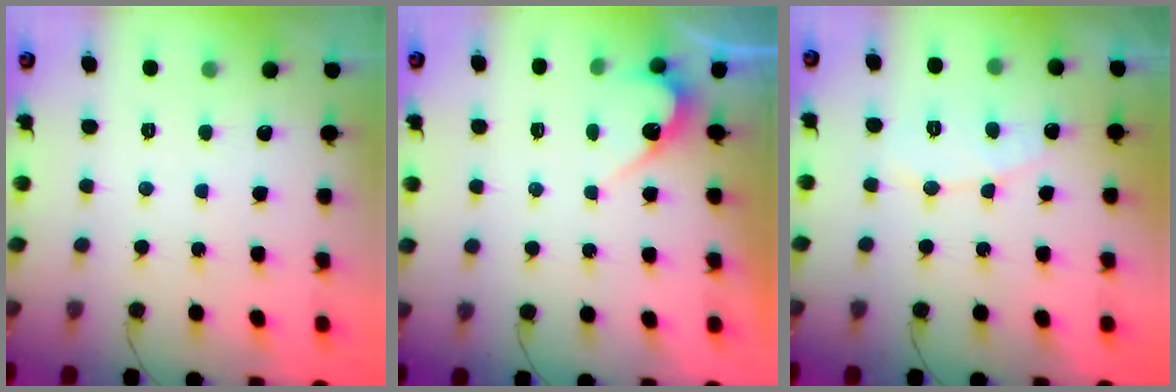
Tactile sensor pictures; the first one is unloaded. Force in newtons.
{"total": 4.6, "press": 4.6, "slide": 0.2}
{"total": 5.7, "press": 5.7, "slide": 0.4}